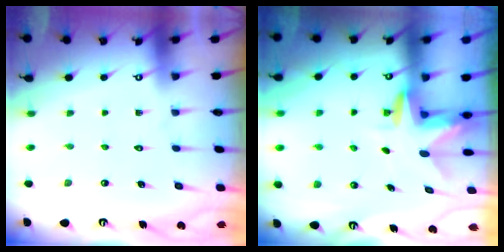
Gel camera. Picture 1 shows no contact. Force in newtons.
{"total": 3.2, "press": 3.2, "slide": 0.2}